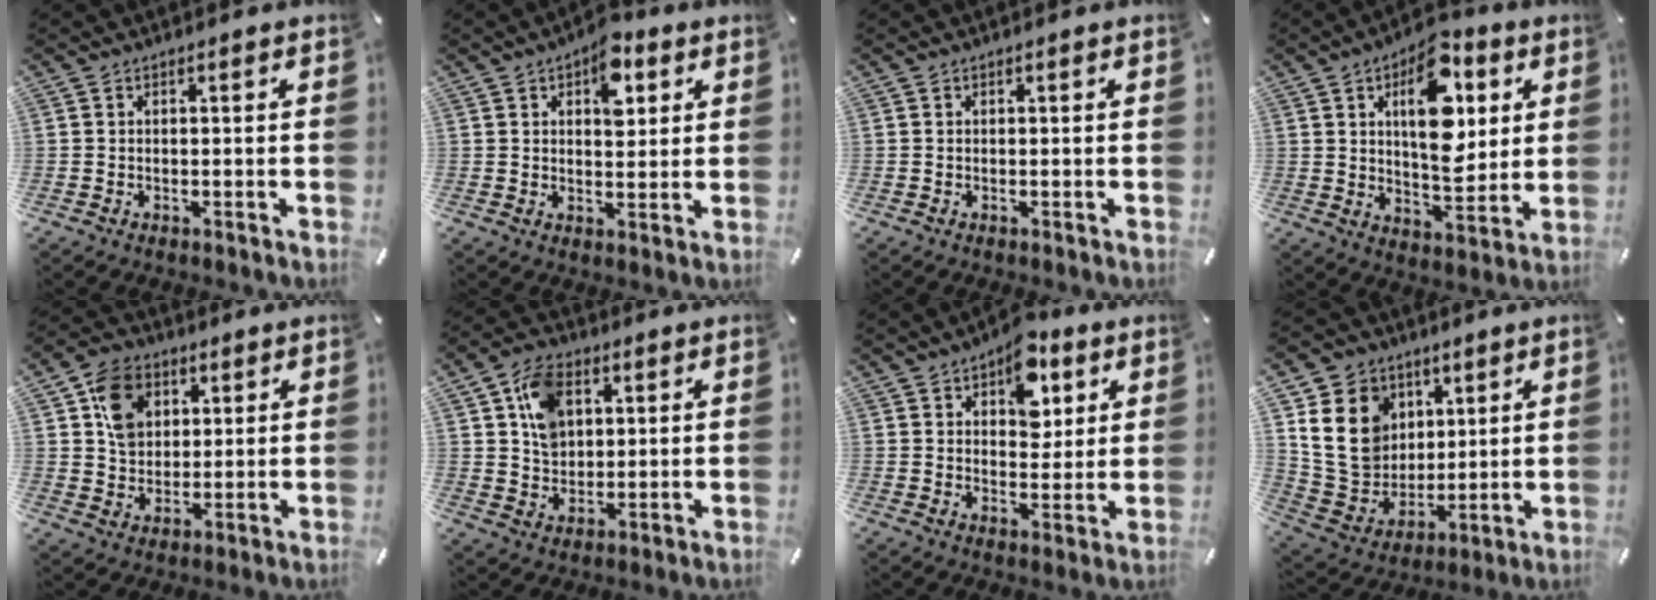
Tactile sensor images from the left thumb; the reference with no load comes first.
{"total": 8.7, "force": [3.7, 5.2, 6.0], "torque": [-0.060, -0.013, 0.055]}
{"total": 0.0}
{"total": 17.1, "force": [5.8, 9.5, 13.0], "torque": [-0.178, -0.019, 0.095]}
{"total": 10.1, "force": [3.6, 8.3, 4.5], "torque": [-0.076, 0.008, 0.071]}
{"total": 9.8, "force": [3.3, 7.7, 5.1], "torque": [-0.083, 0.009, 0.064]}
{"total": 10.7, "force": [5.1, 7.0, 6.4], "torque": [-0.068, -0.019, 0.082]}
{"total": 16.7, "force": [4.8, 14.4, 6.9], "torque": [-0.143, -0.019, 0.098]}